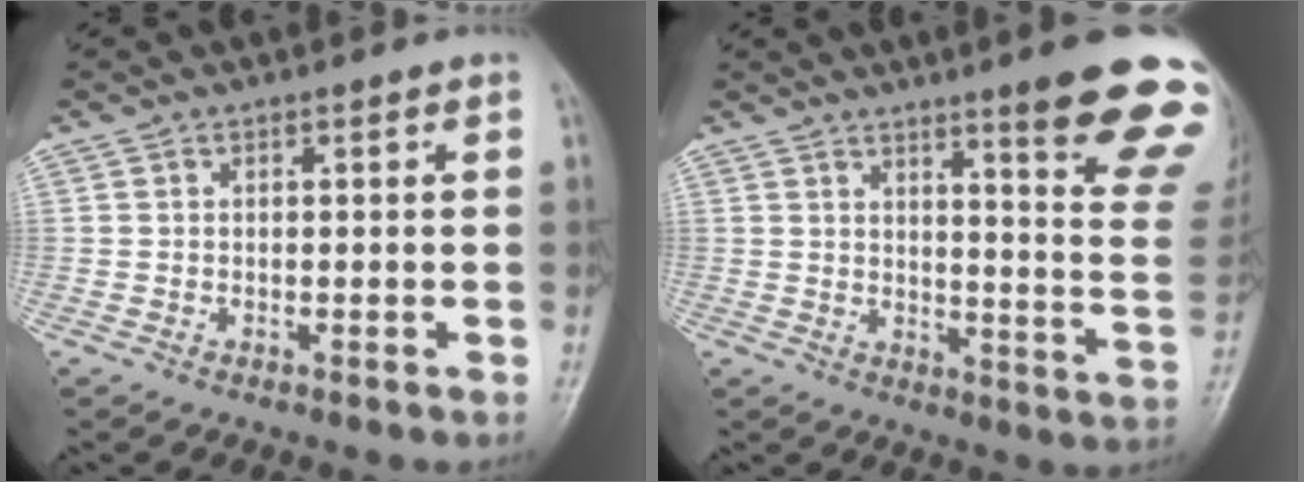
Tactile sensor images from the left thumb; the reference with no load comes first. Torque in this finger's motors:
{"motor_torque": [3.10, 1.91, 1.73, -1.04, 0.09]}